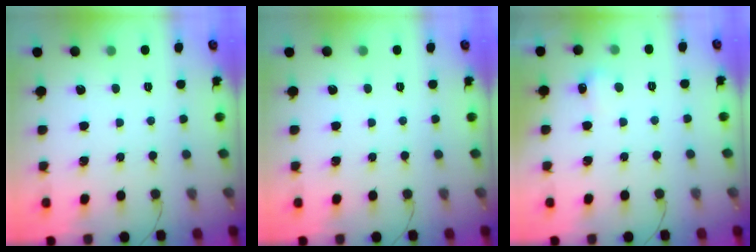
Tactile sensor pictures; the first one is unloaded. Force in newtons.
{"total": 0.0}
{"total": 4.2, "press": 4.1, "slide": 1.0}